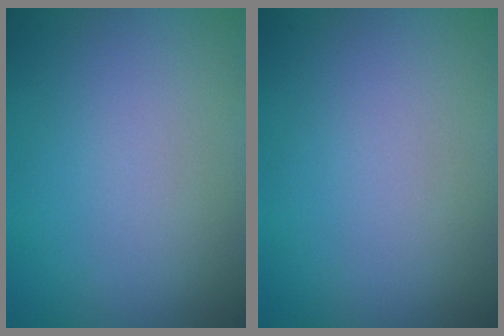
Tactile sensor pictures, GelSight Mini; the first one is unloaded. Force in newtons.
{"total": 0.0}